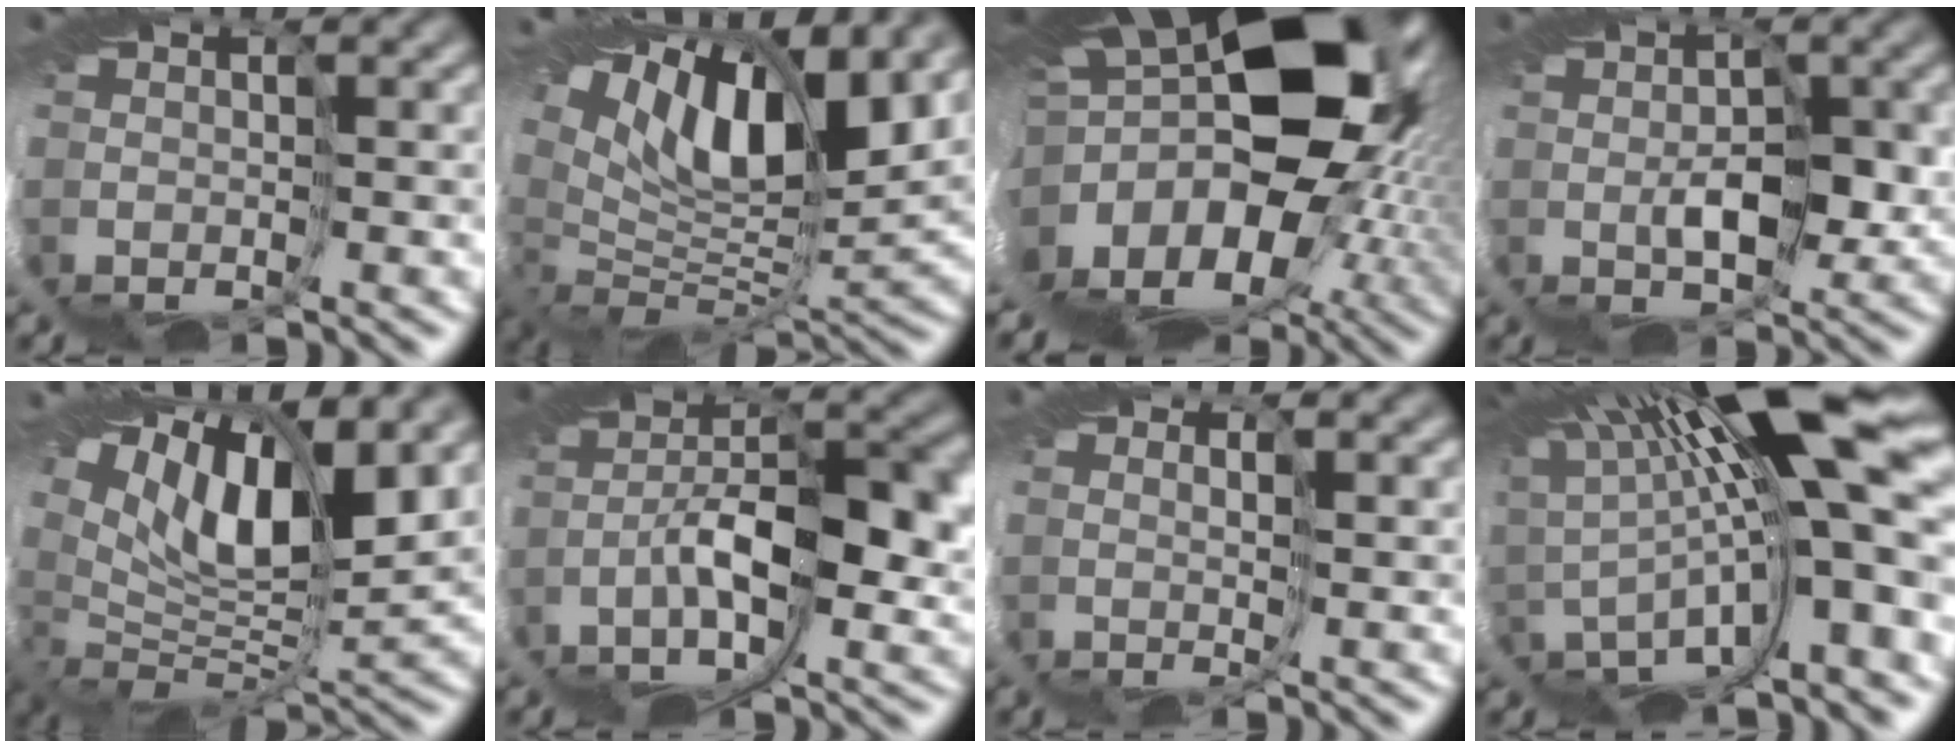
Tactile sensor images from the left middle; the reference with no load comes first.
{"total": 9.6, "force": [7.6, 1.9, 5.4], "torque": [-0.102, 0.005, 0.137]}
{"total": 15.7, "force": [2.1, 9.4, 12.4], "torque": [-0.219, -0.033, 0.043]}
{"total": 2.0, "force": [0.9, -0.3, 1.8], "torque": [-0.042, 0.002, 0.010]}
{"total": 8.6, "force": [7.1, 1.4, 4.7], "torque": [-0.084, -0.001, 0.128]}
{"total": 6.3, "force": [-1.3, 2.5, 5.6], "torque": [-0.116, 0.006, -0.030]}
{"total": 3.1, "force": [1.5, -2.3, -1.5], "torque": [0.019, -0.005, 0.027]}
{"total": 12.9, "force": [4.2, 0.5, 12.2], "torque": [-0.193, -0.004, 0.083]}